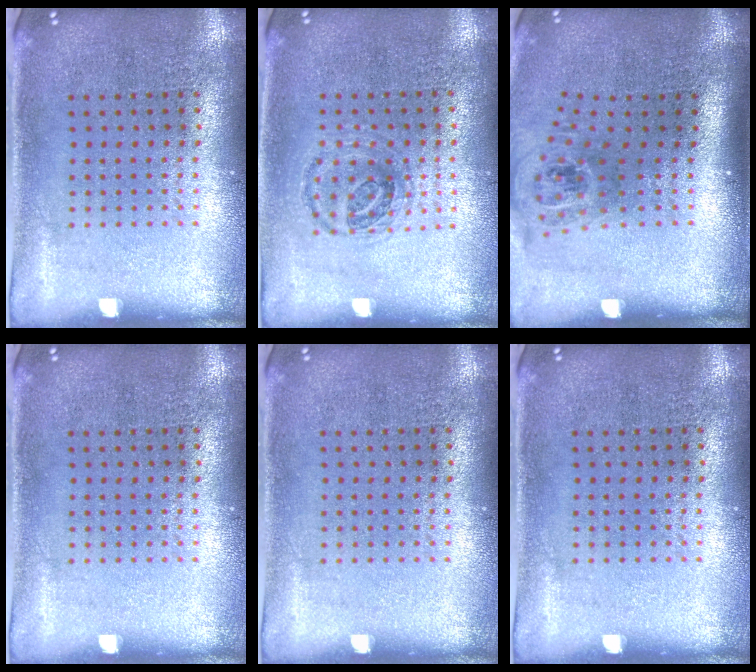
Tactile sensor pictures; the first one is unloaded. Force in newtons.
{"total": 0.9, "press": 0.9, "slide": 0.3}
{"total": 1.7, "press": 1.2, "slide": 1.2}
{"total": 0.0}
{"total": 0.0}
{"total": 0.0}